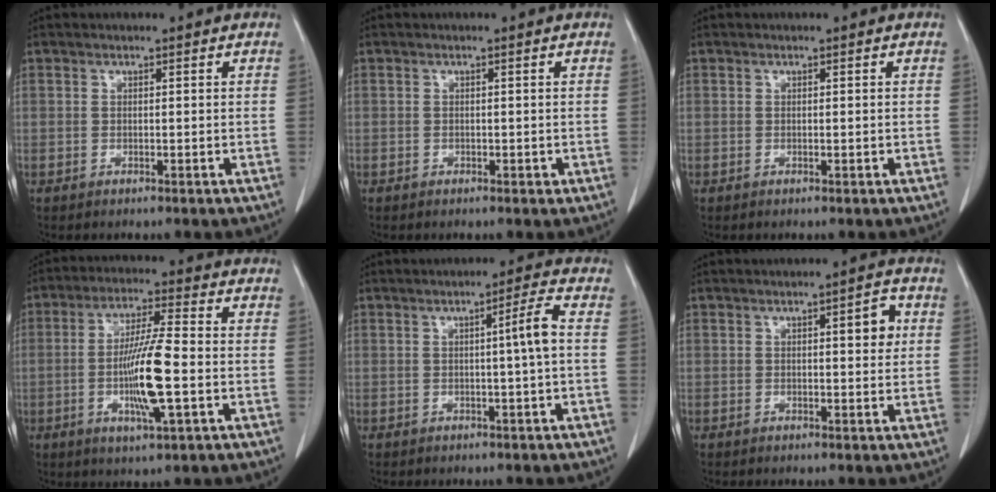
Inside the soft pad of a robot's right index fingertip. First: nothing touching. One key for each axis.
{"total": 0.8, "fx": -0.3, "fy": 0.6, "fz": 0.5, "tx": -0.006, "ty": 0.000, "tz": -0.003}
{"total": 0.6, "fx": -0.1, "fy": 0.1, "fz": 0.6, "tx": -0.011, "ty": 0.000, "tz": 0.003}
{"total": 11.2, "fx": -2.2, "fy": 0.7, "fz": 11.0, "tx": -0.207, "ty": -0.010, "tz": -0.044}
{"total": 3.7, "fx": 0.0, "fy": -0.8, "fz": 3.7, "tx": -0.055, "ty": 0.003, "tz": 0.000}
{"total": 3.6, "fx": 0.9, "fy": 1.0, "fz": 3.3, "tx": -0.042, "ty": 0.003, "tz": 0.010}